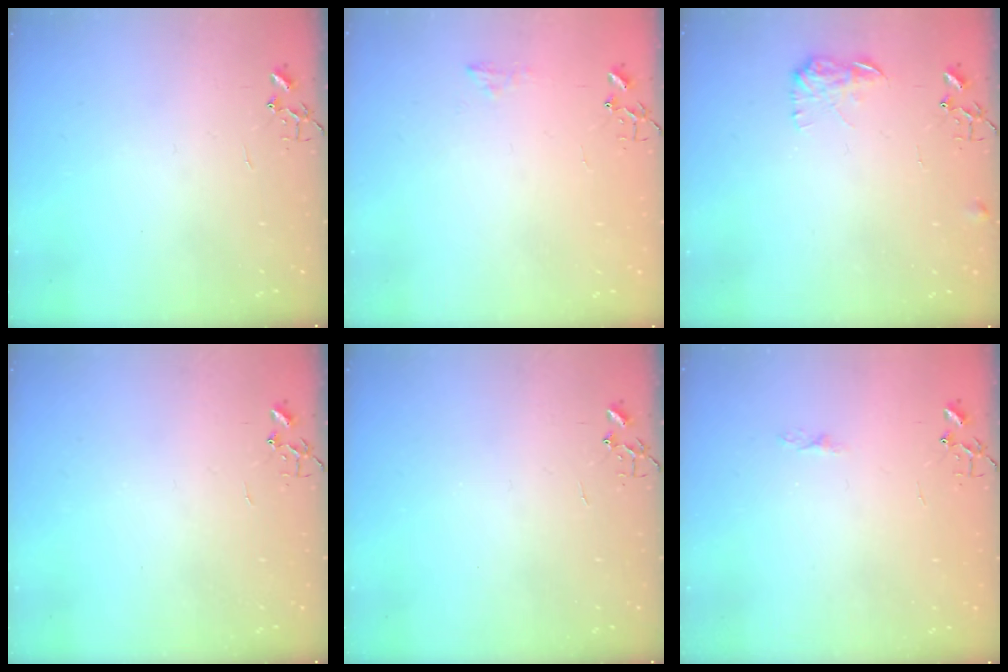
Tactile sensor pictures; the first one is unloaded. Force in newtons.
{"total": 6.9, "press": 6.8, "slide": 0.7}
{"total": 8.2, "press": 8.2, "slide": 0.4}
{"total": 0.0}
{"total": 0.0}
{"total": 3.6, "press": 3.5, "slide": 0.5}